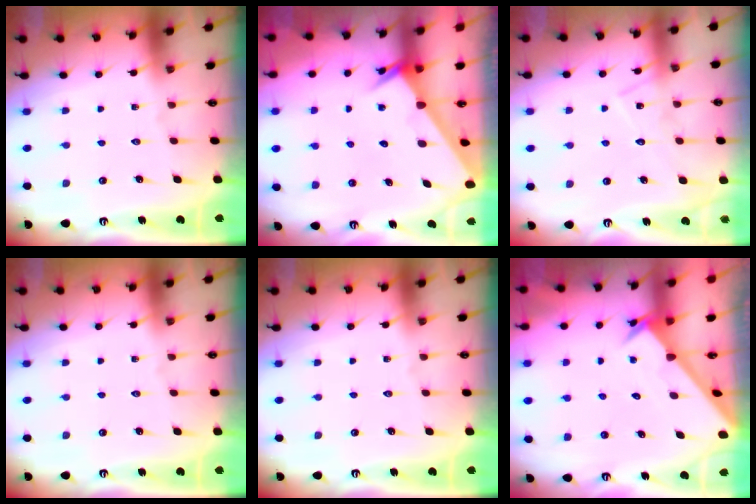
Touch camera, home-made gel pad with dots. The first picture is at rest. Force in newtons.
{"total": 2.4, "press": 2.4, "slide": 0.1}
{"total": 10.5, "press": 10.5, "slide": 0.6}
{"total": 0.0}
{"total": 0.0}
{"total": 2.6, "press": 2.6, "slide": 0.2}